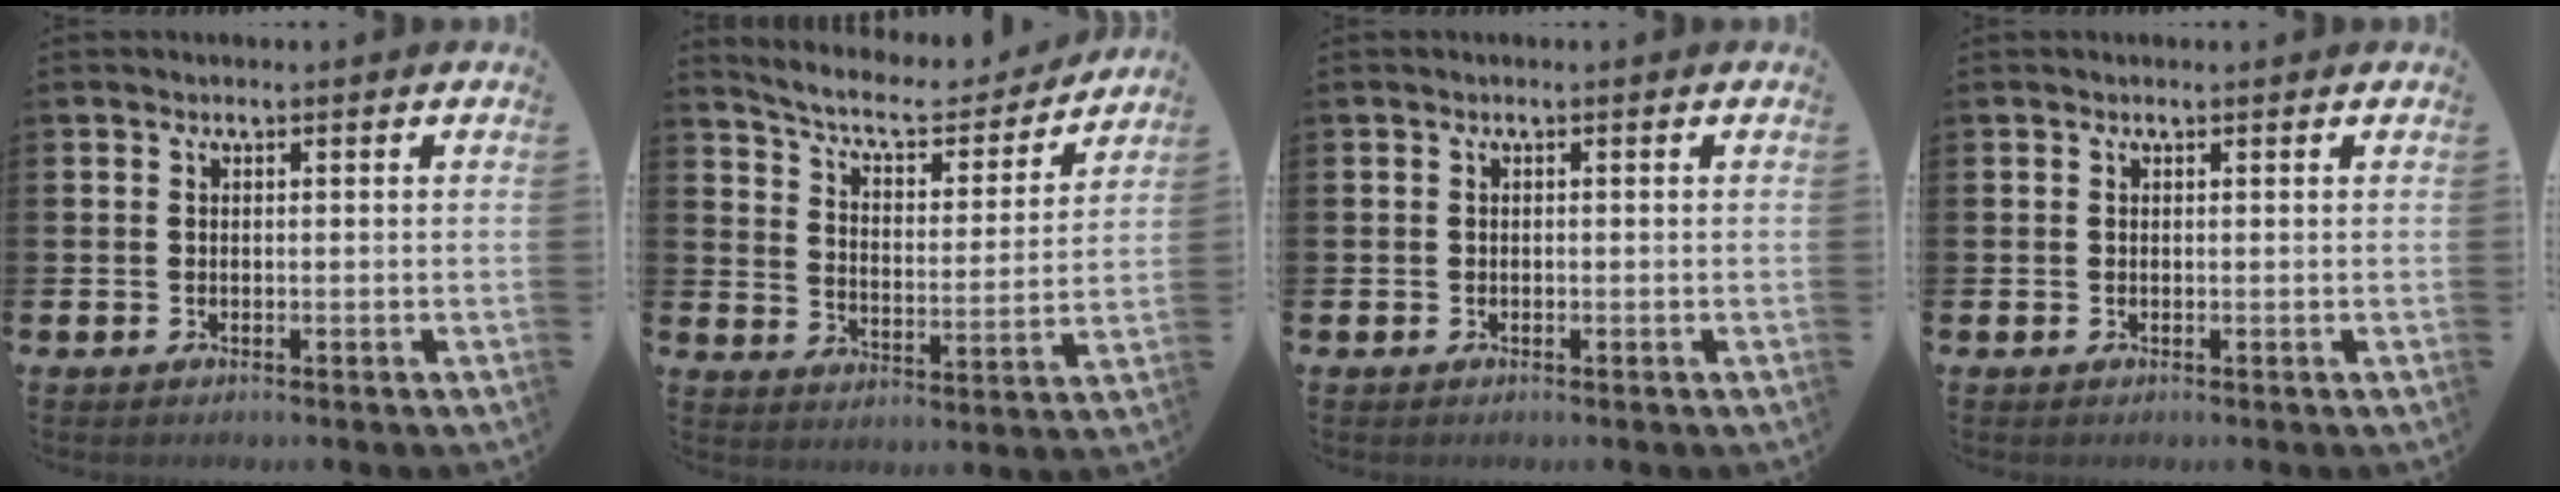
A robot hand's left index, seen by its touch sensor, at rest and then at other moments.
{"total": 7.5, "force": [6.8, 1.9, 2.7], "torque": [-0.082, -0.045, 0.113]}
{"total": 0.0}
{"total": 0.0}